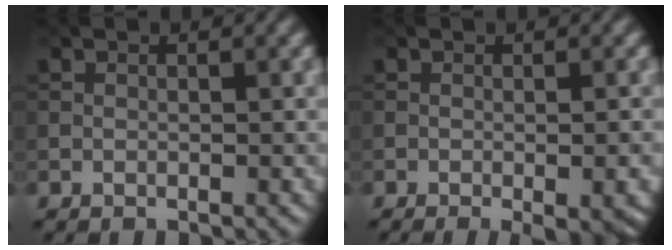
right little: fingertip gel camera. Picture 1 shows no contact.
{"total": 5.7, "force": [-2.3, 1.8, 4.9], "torque": [-0.048, -0.014, -0.015]}